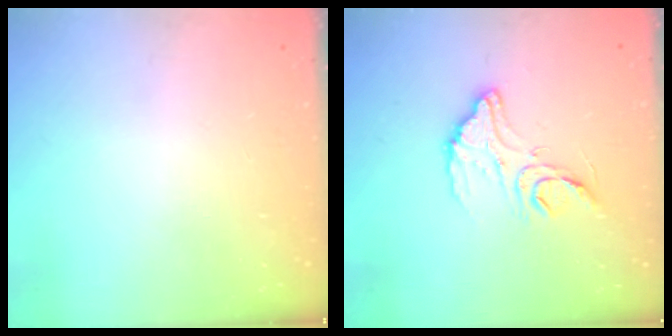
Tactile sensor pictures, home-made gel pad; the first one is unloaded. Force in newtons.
{"total": 13.1, "press": 13.1, "slide": 0.8}